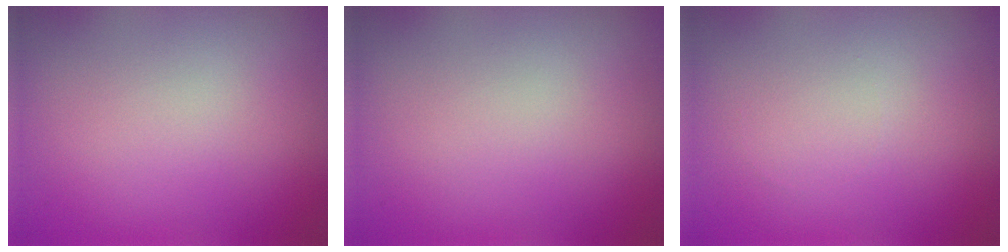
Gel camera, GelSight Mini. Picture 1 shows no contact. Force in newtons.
{"total": 0.0}
{"total": 0.0}